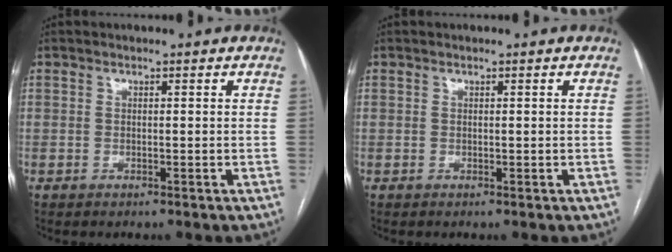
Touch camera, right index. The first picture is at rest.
{"total": 0.0}